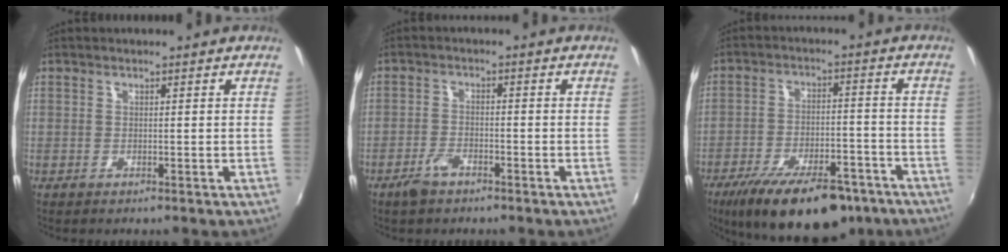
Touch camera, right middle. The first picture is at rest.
{"total": 4.2, "force": [-3.1, 1.8, 2.2], "torque": [-0.059, -0.002, -0.057]}
{"total": 19.8, "force": [-14.1, 7.1, 11.9], "torque": [-0.211, -0.029, -0.203]}